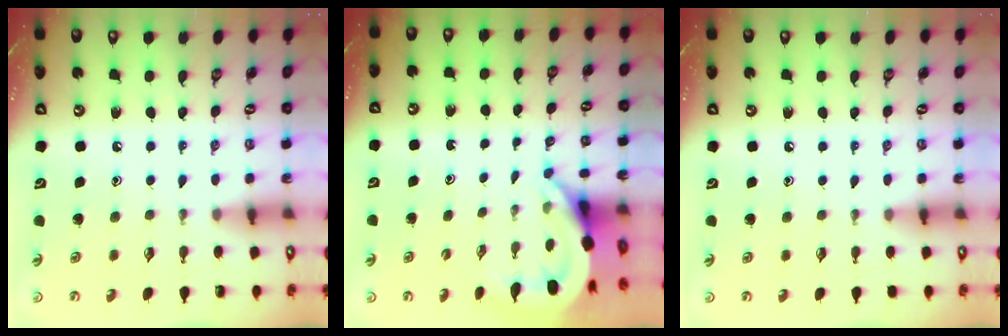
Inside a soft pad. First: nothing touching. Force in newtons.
{"total": 5.6, "press": 5.6, "slide": 0.3}
{"total": 2.8, "press": 2.8, "slide": 0.4}